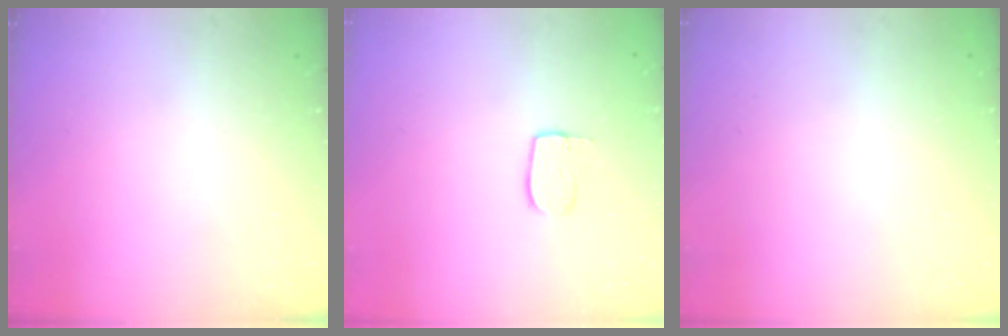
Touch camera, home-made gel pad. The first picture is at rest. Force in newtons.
{"total": 7.1, "press": 7.0, "slide": 0.4}
{"total": 0.0}